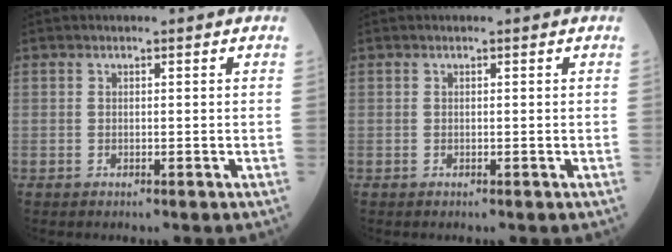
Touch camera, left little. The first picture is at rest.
{"total": 0.0}